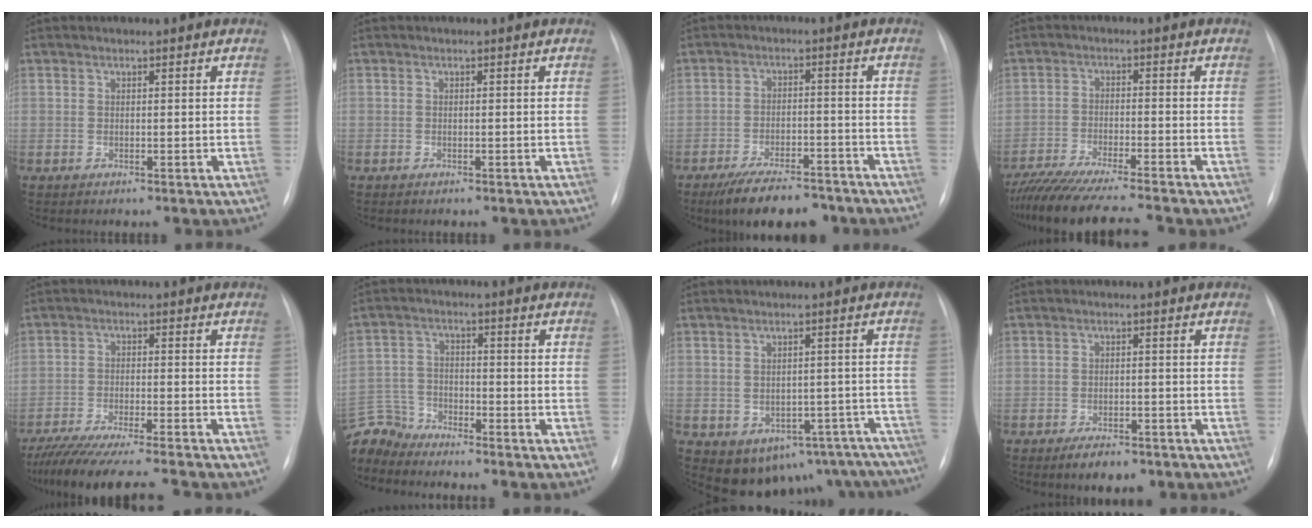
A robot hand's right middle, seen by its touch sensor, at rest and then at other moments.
{"total": 0.0}
{"total": 10.8, "force": [-8.6, 3.5, 5.5], "torque": [-0.086, -0.005, -0.134]}
{"total": 13.6, "force": [-11.8, -0.2, 6.8], "torque": [-0.112, -0.031, -0.188]}
{"total": 13.9, "force": [-12.1, -0.3, 6.9], "torque": [-0.106, -0.035, -0.188]}
{"total": 7.4, "force": [-7.2, 1.7, -0.4], "torque": [0.001, 0.007, -0.145]}
{"total": 15.7, "force": [-10.6, 10.0, 5.9], "torque": [-0.071, 0.036, -0.104]}
{"total": 4.3, "force": [-3.0, 1.7, 2.5], "torque": [-0.043, -0.005, -0.038]}